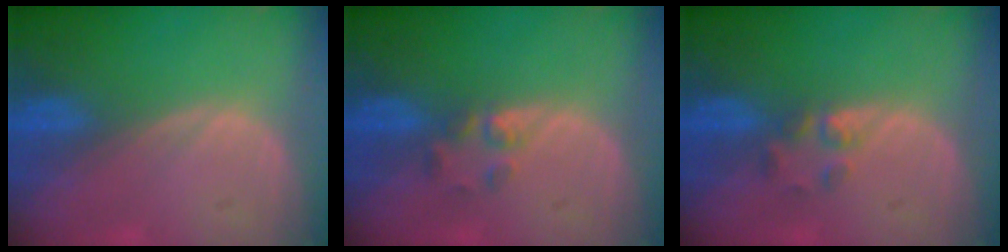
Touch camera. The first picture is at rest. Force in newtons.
{"total": 2.3, "press": 2.2, "slide": 0.8}
{"total": 2.3, "press": 2.2, "slide": 0.8}